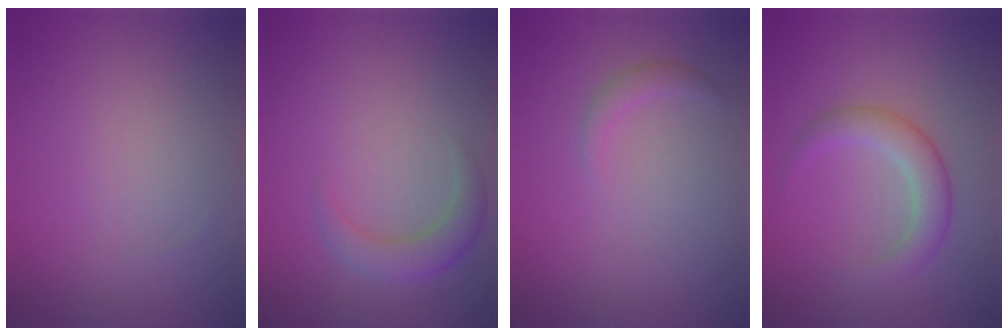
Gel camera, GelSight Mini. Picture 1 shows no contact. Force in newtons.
{"total": 2.9, "press": 2.9, "slide": 0.2}
{"total": 1.2, "press": 1.2, "slide": 0.2}
{"total": 3.4, "press": 3.4, "slide": 0.2}